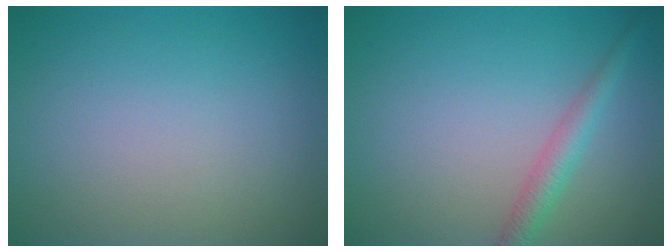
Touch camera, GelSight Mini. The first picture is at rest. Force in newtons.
{"total": 2.2, "press": 2.2, "slide": 0.1}